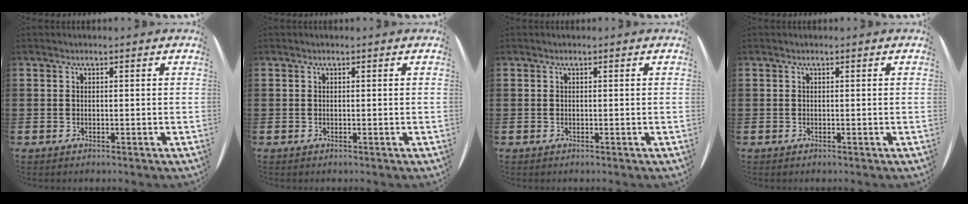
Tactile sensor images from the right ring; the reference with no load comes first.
{"total": 0.0}
{"total": 0.0}
{"total": 0.0}